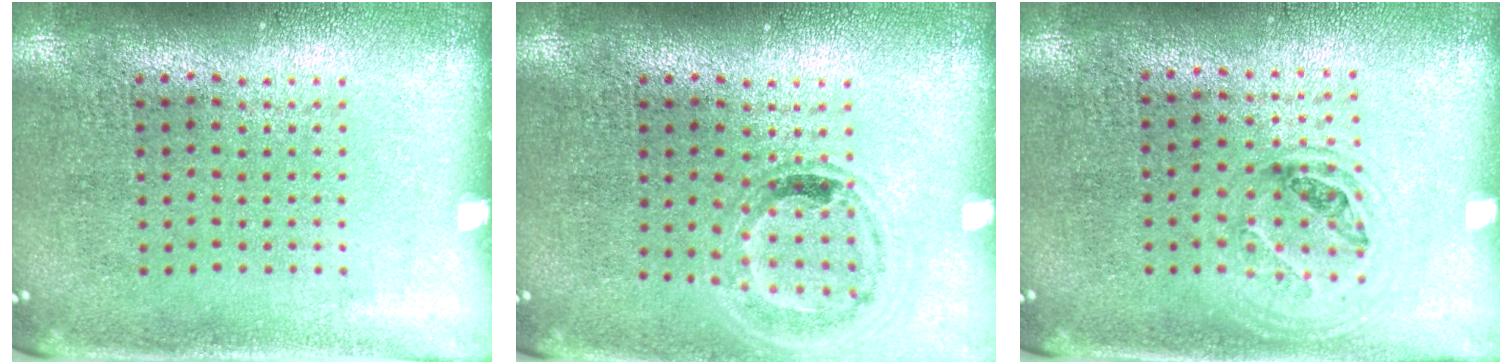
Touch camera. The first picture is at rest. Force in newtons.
{"total": 0.9, "press": 0.9, "slide": 0.1}
{"total": 1.0, "press": 0.9, "slide": 0.4}